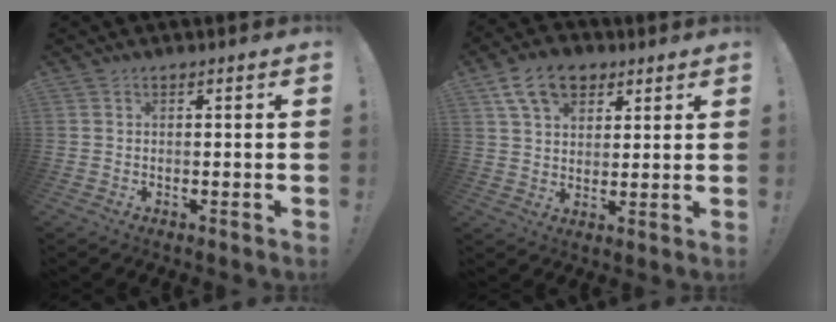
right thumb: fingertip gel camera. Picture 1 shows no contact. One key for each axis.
{"total": 12.4, "fx": 6.7, "fy": 8.2, "fz": 6.4, "tx": -0.104, "ty": -0.017, "tz": 0.129}